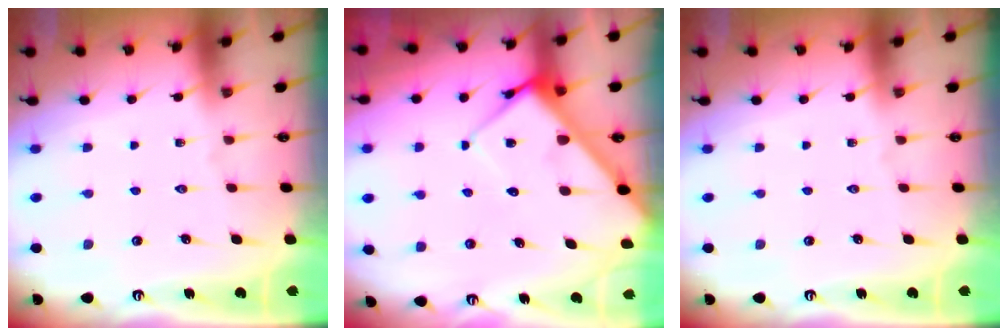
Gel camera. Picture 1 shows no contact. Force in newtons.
{"total": 7.1, "press": 7.1, "slide": 0.7}
{"total": 0.0}